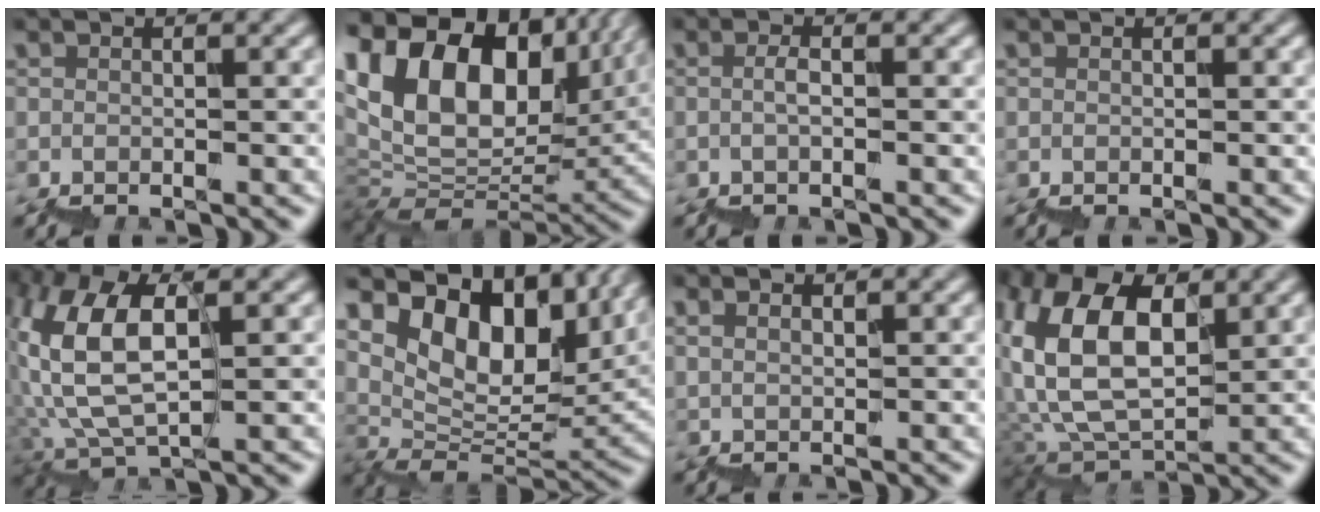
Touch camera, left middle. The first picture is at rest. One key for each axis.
{"total": 16.2, "fx": 9.4, "fy": 9.4, "fz": 9.2, "tx": -0.167, "ty": 0.040, "tz": 0.172}
{"total": 0.9, "fx": -0.2, "fy": 0.2, "fz": 0.9, "tx": -0.013, "ty": 0.005, "tz": -0.008}
{"total": 0.0}
{"total": 6.8, "fx": 3.1, "fy": 1.9, "fz": 5.7, "tx": -0.133, "ty": 0.009, "tz": 0.054}
{"total": 12.4, "fx": 9.0, "fy": 5.7, "fz": 6.5, "tx": -0.095, "ty": -0.002, "tz": 0.173}
{"total": 1.0, "fx": 0.9, "fy": 0.0, "fz": 0.4, "tx": 0.005, "ty": -0.004, "tz": 0.019}
{"total": 9.7, "fx": 5.0, "fy": 4.9, "fz": 6.7, "tx": -0.160, "ty": 0.023, "tz": 0.091}